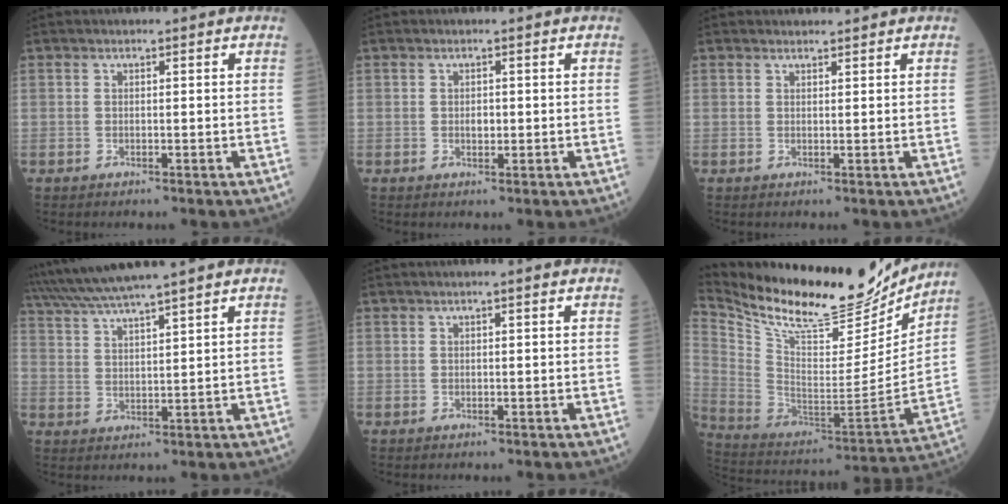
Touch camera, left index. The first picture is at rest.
{"total": 1.2, "force": [-0.2, 0.8, 0.9], "torque": [-0.015, -0.003, -0.002]}
{"total": 0.9, "force": [0.9, 0.1, -0.1], "torque": [-0.008, -0.003, 0.016]}
{"total": 10.4, "force": [9.1, -1.6, 4.9], "torque": [-0.092, 0.021, 0.157]}
{"total": 0.9, "force": [0.4, -0.2, 0.7], "torque": [-0.016, 0.000, 0.009]}
{"total": 24.7, "force": [22.0, 5.6, 9.5], "torque": [-0.191, -0.045, 0.351]}